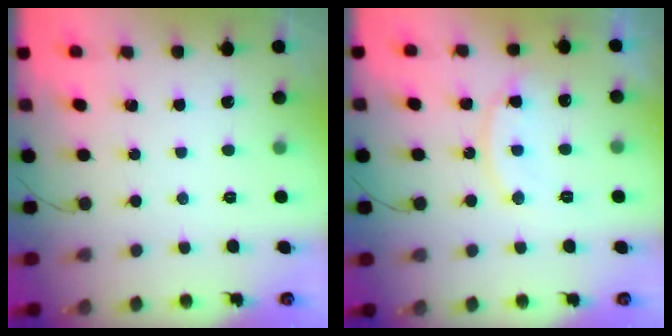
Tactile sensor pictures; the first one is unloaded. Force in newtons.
{"total": 12.6, "press": 12.5, "slide": 0.9}